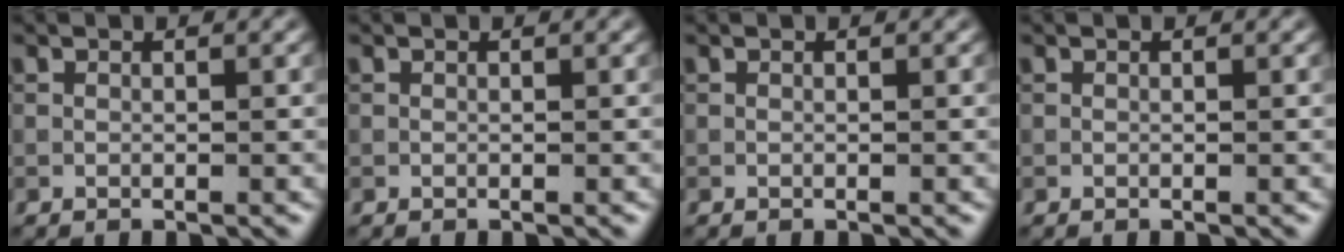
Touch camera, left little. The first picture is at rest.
{"total": 0.0}
{"total": 0.0}
{"total": 0.0}